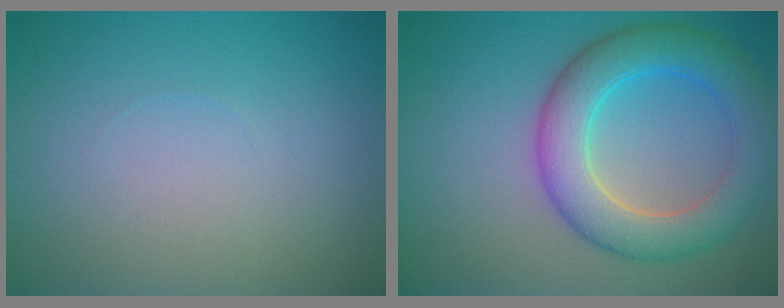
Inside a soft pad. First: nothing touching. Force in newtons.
{"total": 6.7, "press": 6.7, "slide": 0.1}